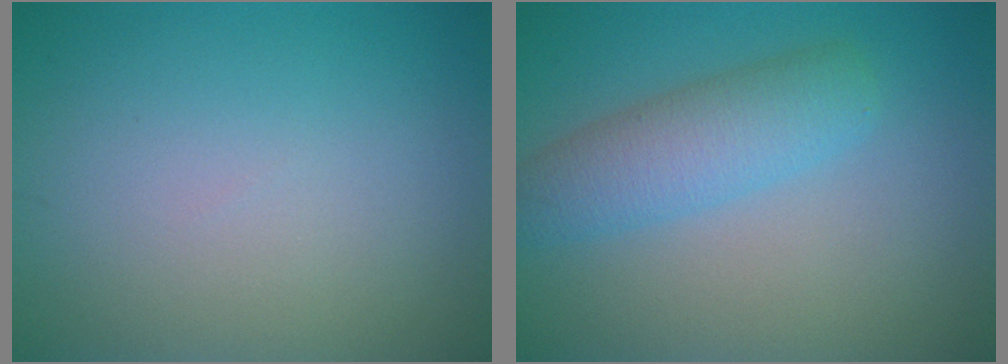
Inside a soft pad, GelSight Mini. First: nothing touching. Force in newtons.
{"total": 4.2, "press": 4.2, "slide": 0.1}